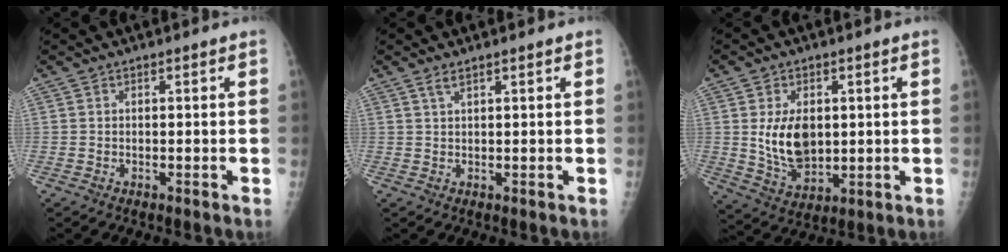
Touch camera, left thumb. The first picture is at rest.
{"total": 1.2, "force": [0.8, 0.2, 0.9], "torque": [-0.019, 0.002, 0.020]}
{"total": 9.8, "force": [1.2, 6.4, 7.3], "torque": [-0.107, -0.018, 0.036]}